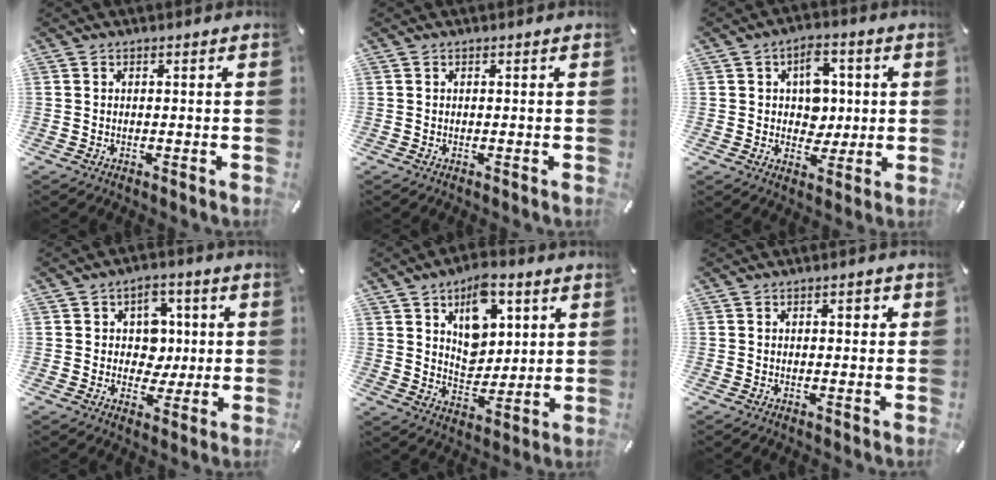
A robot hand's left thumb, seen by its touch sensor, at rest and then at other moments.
{"total": 0.0}
{"total": 8.3, "force": [1.4, 6.8, 4.6], "torque": [-0.047, -0.002, 0.018]}
{"total": 8.8, "force": [0.9, 8.0, 3.5], "torque": [-0.042, 0.002, 0.017]}
{"total": 12.2, "force": [5.6, 8.7, 6.5], "torque": [-0.086, -0.028, 0.100]}
{"total": 2.2, "force": [0.4, 1.1, 1.9], "torque": [-0.021, 0.002, 0.001]}